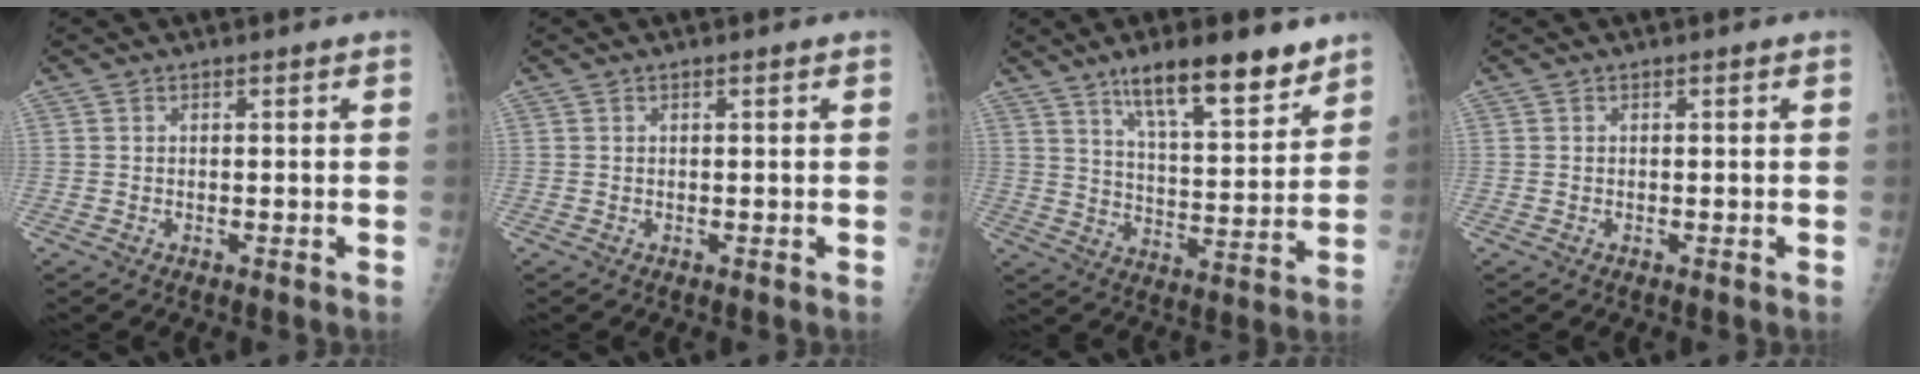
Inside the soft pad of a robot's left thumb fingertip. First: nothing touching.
{"total": 0.0}
{"total": 15.5, "force": [10.7, 4.2, 10.4], "torque": [-0.136, -0.061, 0.178]}
{"total": 0.0}